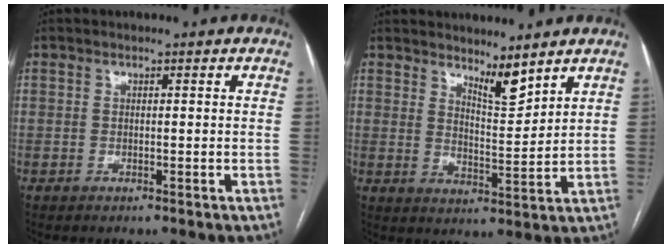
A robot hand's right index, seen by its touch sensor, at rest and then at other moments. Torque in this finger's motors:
{"motor_torque": [0.00, 0.15, 0.02, 0.03]}